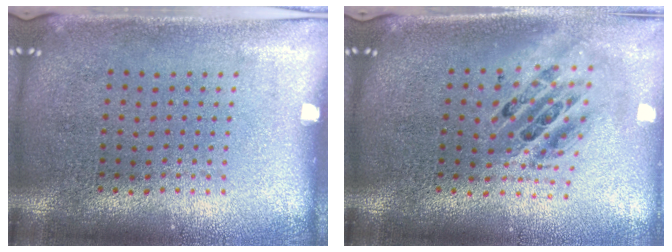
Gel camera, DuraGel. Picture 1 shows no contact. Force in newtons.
{"total": 2.0, "press": 1.6, "slide": 1.2}